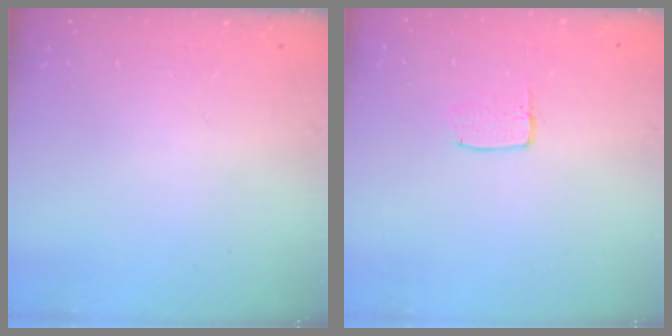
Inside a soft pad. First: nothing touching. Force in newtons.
{"total": 3.6, "press": 3.6, "slide": 0.3}